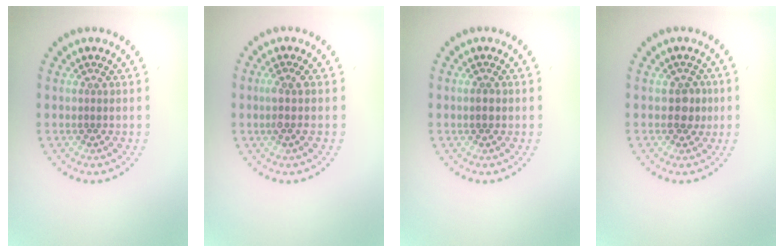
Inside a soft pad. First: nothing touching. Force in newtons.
{"total": 1.2, "press": 0.9, "slide": 0.8}
{"total": 1.2, "press": 1.2, "slide": 0.2}
{"total": 1.7, "press": 1.6, "slide": 0.6}